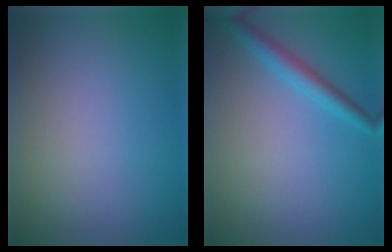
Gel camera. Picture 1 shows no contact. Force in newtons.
{"total": 2.4, "press": 2.4, "slide": 0.1}